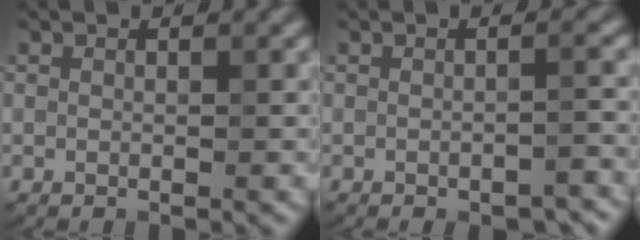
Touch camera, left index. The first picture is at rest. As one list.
[{"total": 2.7, "force": [-1.6, 0.8, 2.1], "torque": [-0.026, 0.002, -0.027]}]